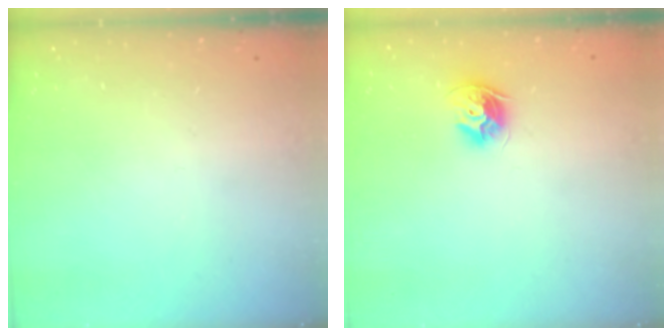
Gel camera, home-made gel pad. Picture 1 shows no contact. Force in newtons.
{"total": 8.5, "press": 8.5, "slide": 0.4}